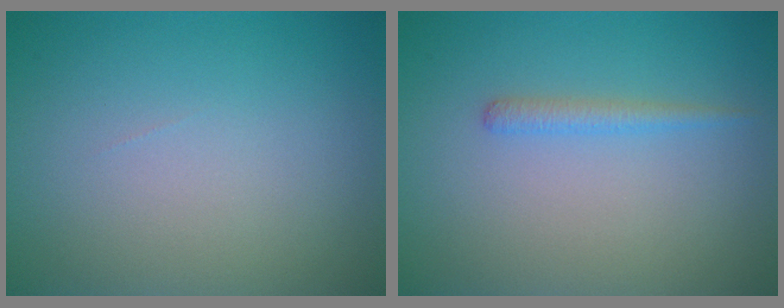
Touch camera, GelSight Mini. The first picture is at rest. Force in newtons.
{"total": 1.3, "press": 1.3, "slide": 0.0}